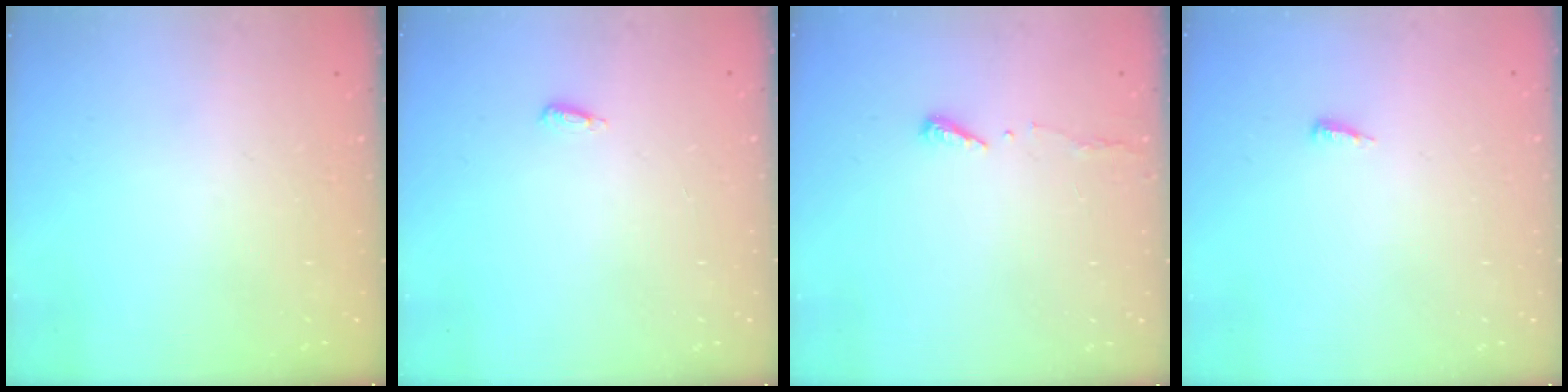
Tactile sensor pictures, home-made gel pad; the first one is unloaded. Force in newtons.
{"total": 6.6, "press": 3.9, "slide": 5.3}
{"total": 5.0, "press": 4.9, "slide": 0.4}
{"total": 2.9, "press": 2.9, "slide": 0.4}